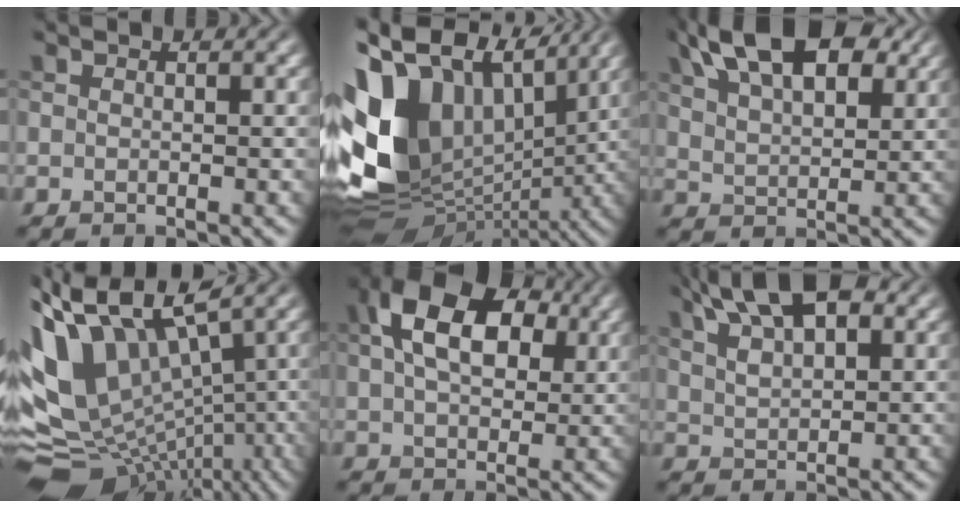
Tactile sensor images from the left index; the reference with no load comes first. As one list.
[{"total": 16.5, "force": [2.2, 11.5, 11.7], "torque": [-0.249, 0.001, 0.059]}, {"total": 11.9, "force": [6.5, 5.8, 8.0], "torque": [-0.132, 0.030, 0.102]}, {"total": 12.6, "force": [-0.7, 7.7, 10.0], "torque": [-0.208, 0.002, 0.017]}, {"total": 10.4, "force": [3.2, 6.5, 7.5], "torque": [-0.139, 0.033, 0.046]}, {"total": 8.3, "force": [4.8, 3.5, 5.7], "torque": [-0.100, 0.030, 0.071]}]